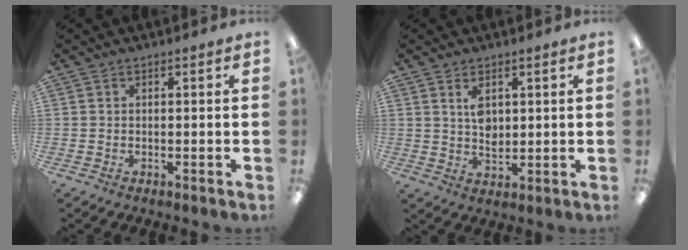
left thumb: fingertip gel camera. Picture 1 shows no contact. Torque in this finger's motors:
{"motor_torque": [-0.04, -0.18, 0.00, -0.23, 0.00]}